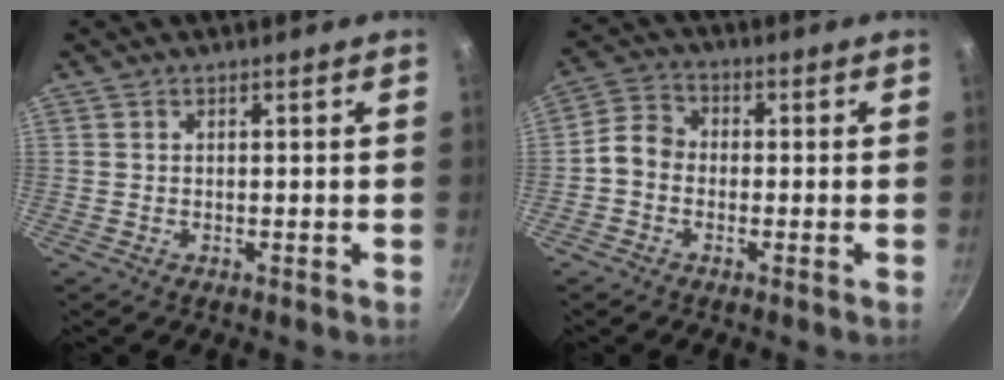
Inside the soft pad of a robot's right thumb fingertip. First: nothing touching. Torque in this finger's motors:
{"motor_torque": [0.75, 1.75, 0.51, -0.97, 0.12]}